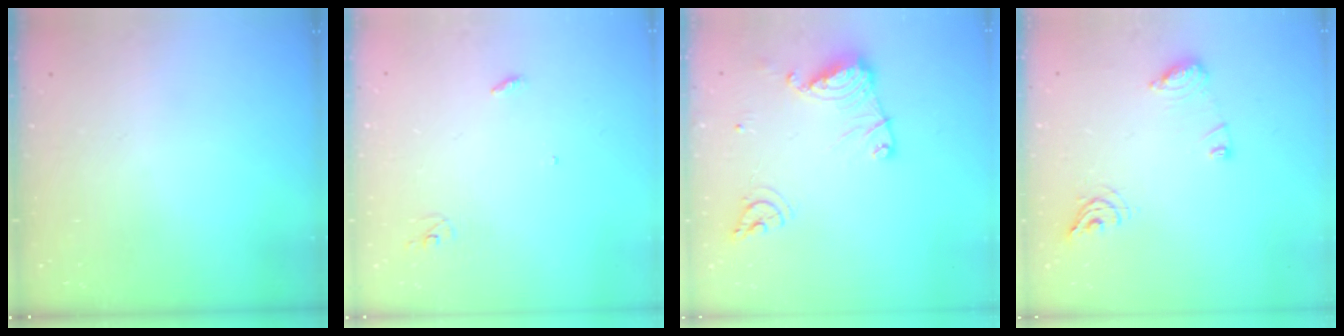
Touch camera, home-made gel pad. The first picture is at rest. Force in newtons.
{"total": 3.0, "press": 2.9, "slide": 0.2}
{"total": 13.6, "press": 13.5, "slide": 1.5}
{"total": 9.0, "press": 9.0, "slide": 0.7}